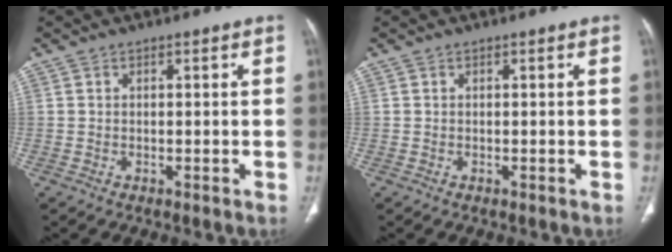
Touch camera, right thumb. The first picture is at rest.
{"total": 0.0}